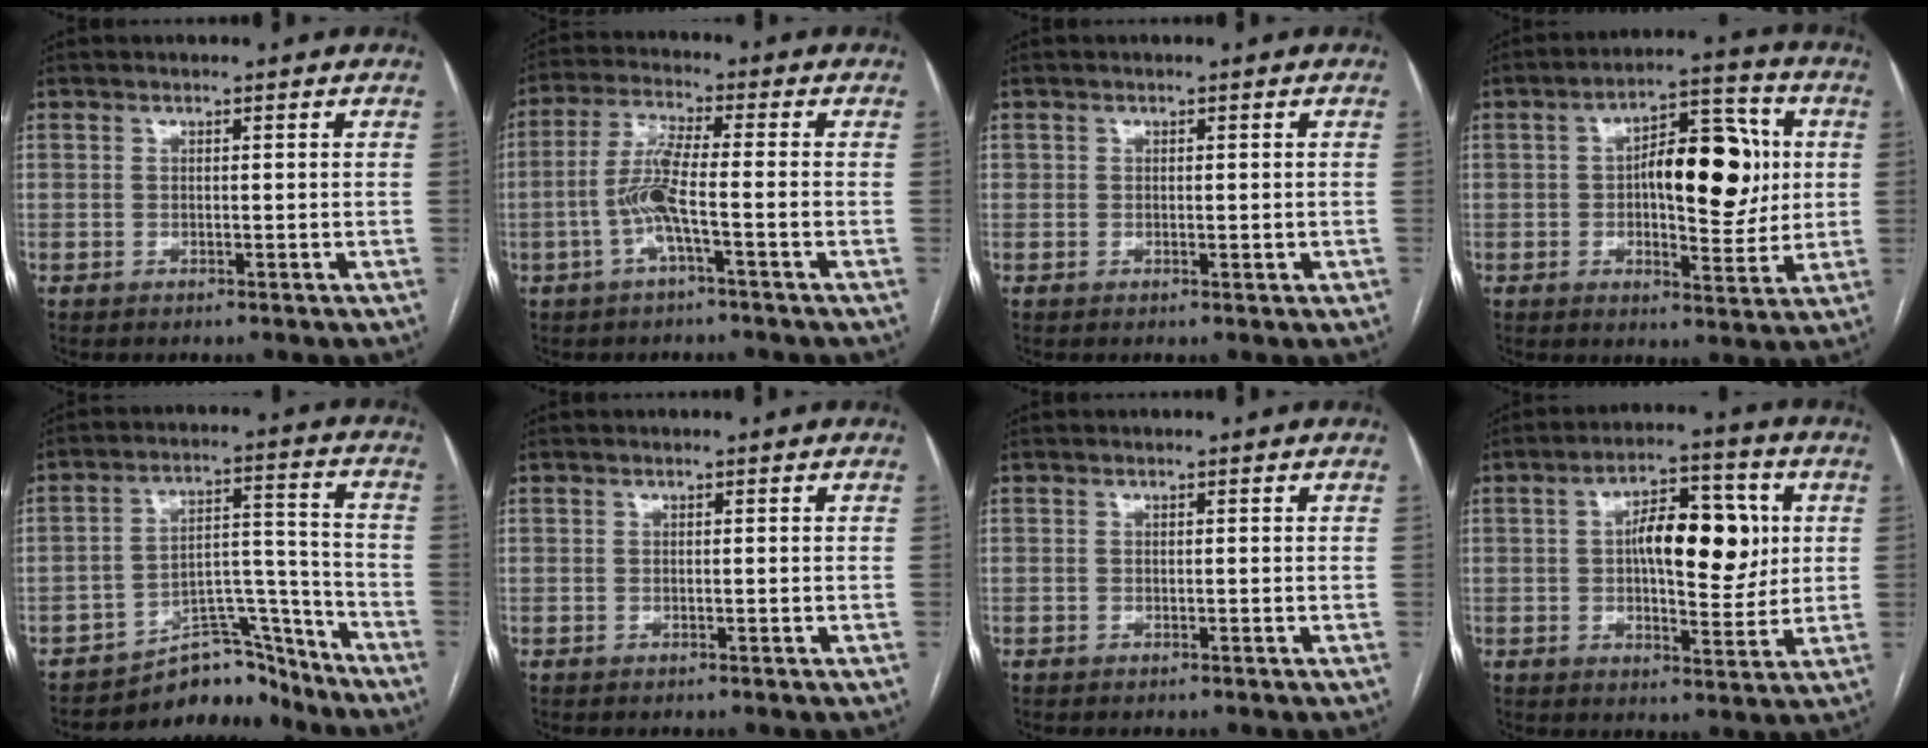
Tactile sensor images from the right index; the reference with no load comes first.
{"total": 6.7, "force": [-2.0, 0.1, 6.4], "torque": [-0.135, 0.010, -0.041]}
{"total": 1.0, "force": [0.0, 0.7, 0.7], "torque": [-0.009, 0.002, 0.003]}
{"total": 13.5, "force": [1.4, 5.2, 12.4], "torque": [-0.182, 0.027, 0.025]}
{"total": 10.0, "force": [-9.4, 3.2, 0.5], "torque": [0.011, 0.073, -0.151]}
{"total": 0.0}
{"total": 0.0}
{"total": 11.8, "force": [1.9, 4.6, 10.7], "torque": [-0.165, 0.021, 0.030]}